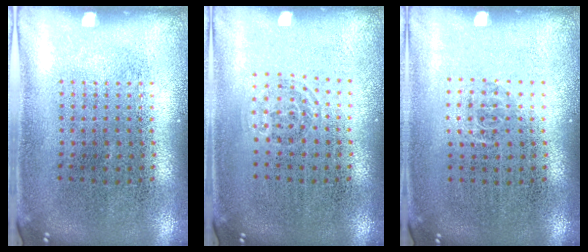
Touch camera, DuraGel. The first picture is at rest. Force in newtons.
{"total": 0.8, "press": 0.5, "slide": 0.5}
{"total": 0.6, "press": 0.4, "slide": 0.4}